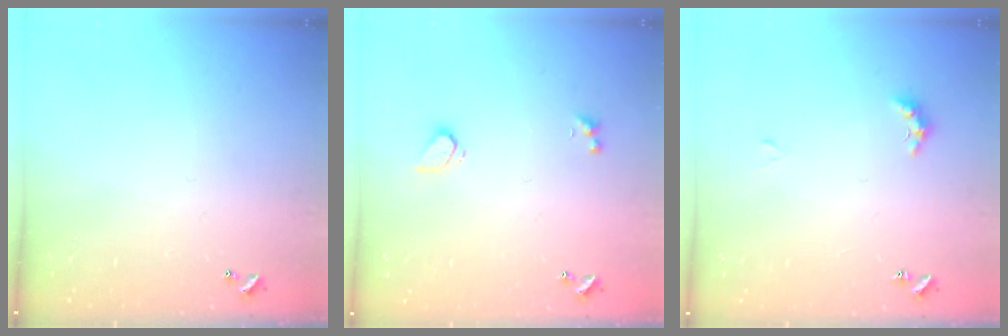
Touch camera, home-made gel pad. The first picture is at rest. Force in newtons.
{"total": 1.8, "press": 1.7, "slide": 0.6}
{"total": 2.4, "press": 2.3, "slide": 0.6}